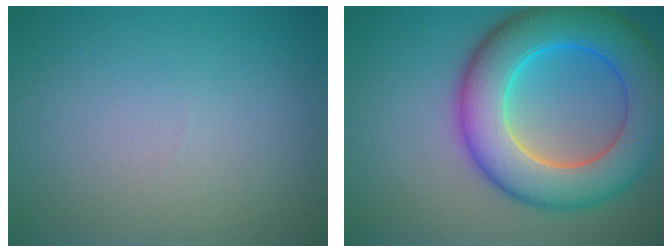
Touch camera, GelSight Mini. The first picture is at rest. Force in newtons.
{"total": 10.8, "press": 10.8, "slide": 0.5}